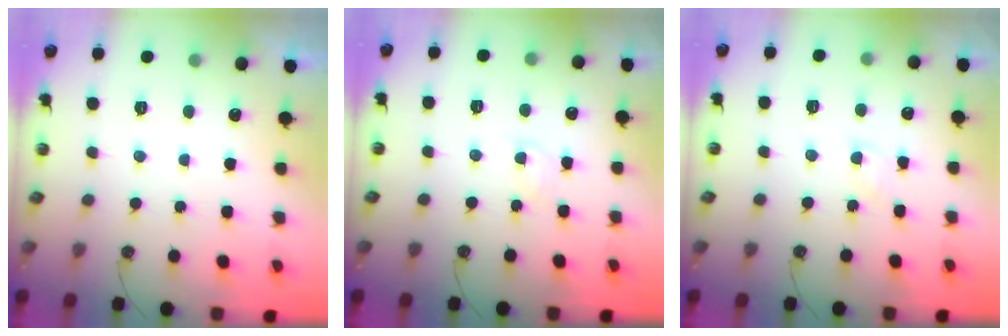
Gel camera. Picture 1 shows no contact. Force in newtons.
{"total": 2.8, "press": 2.8, "slide": 0.4}
{"total": 3.2, "press": 3.2, "slide": 0.4}